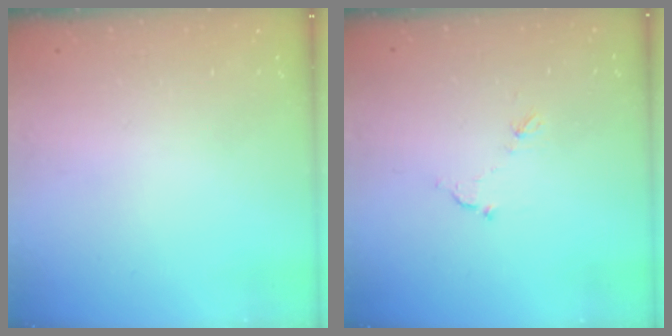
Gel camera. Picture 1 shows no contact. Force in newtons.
{"total": 6.3, "press": 6.3, "slide": 0.2}